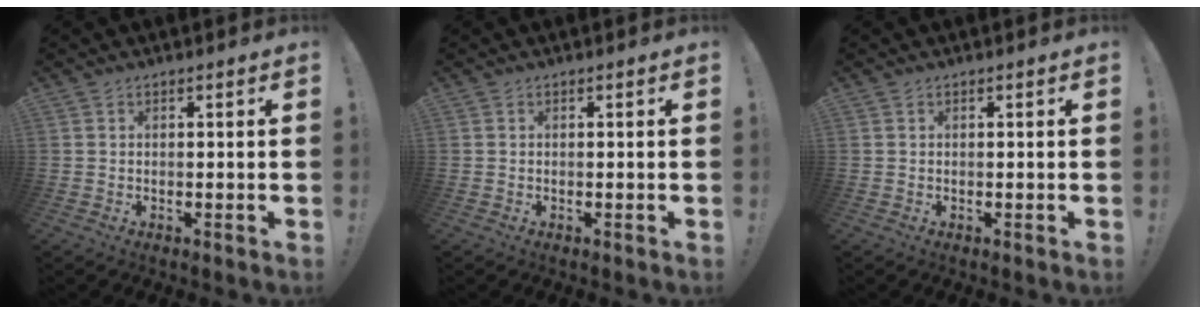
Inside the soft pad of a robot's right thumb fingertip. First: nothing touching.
{"total": 0.0}
{"total": 0.0}